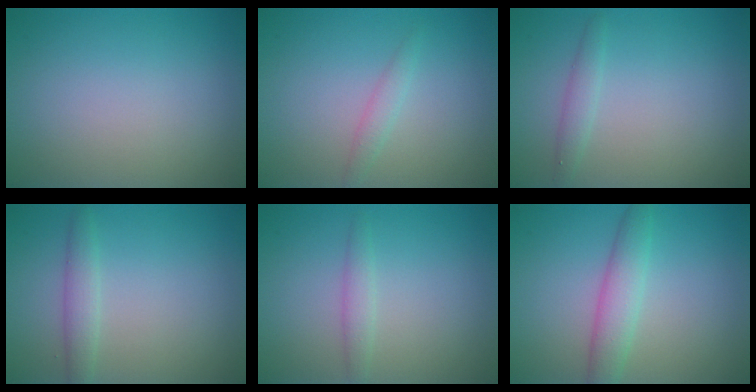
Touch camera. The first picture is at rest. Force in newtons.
{"total": 1.2, "press": 1.2, "slide": 0.1}
{"total": 1.3, "press": 1.3, "slide": 0.1}
{"total": 1.9, "press": 1.9, "slide": 0.0}
{"total": 1.4, "press": 1.4, "slide": 0.0}
{"total": 3.0, "press": 3.0, "slide": 0.1}